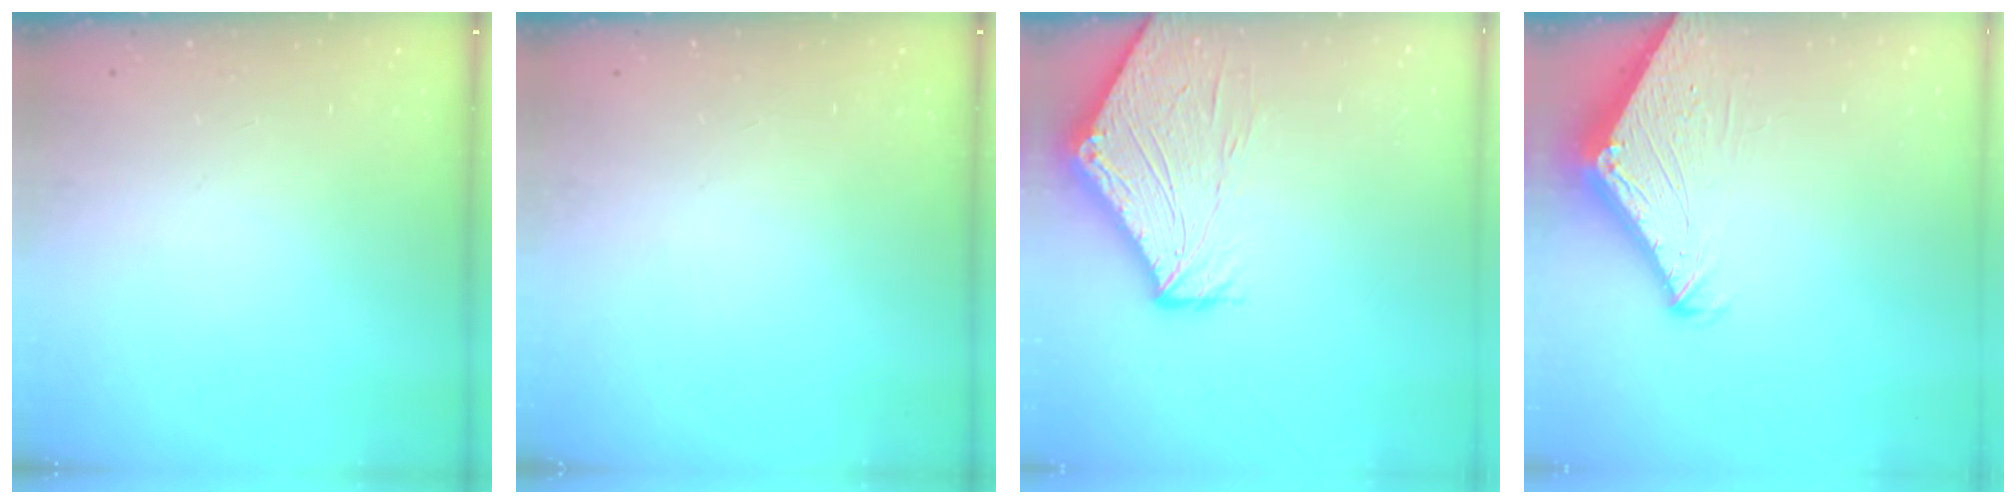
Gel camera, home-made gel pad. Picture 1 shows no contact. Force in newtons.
{"total": 0.0}
{"total": 10.8, "press": 10.8, "slide": 1.2}
{"total": 3.5, "press": 3.5, "slide": 0.3}